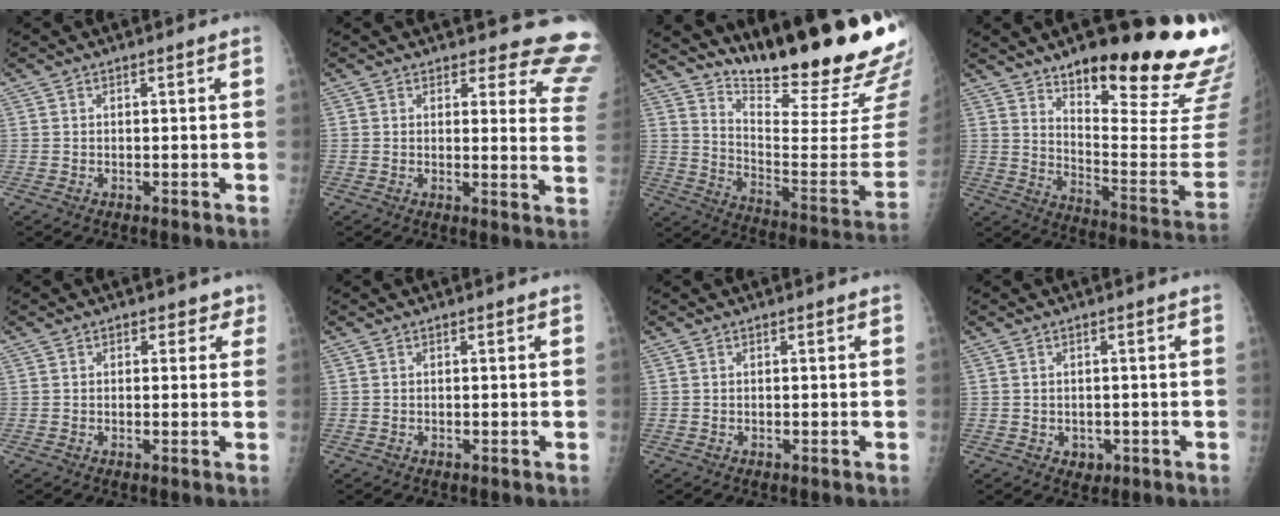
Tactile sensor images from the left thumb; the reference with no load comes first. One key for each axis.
{"total": 12.9, "fx": 12.4, "fy": 3.3, "fz": 1.3, "tx": 0.041, "ty": -0.123, "tz": 0.095}
{"total": 24.8, "fx": 20.6, "fy": 2.8, "fz": 13.6, "tx": -0.182, "ty": -0.165, "tz": 0.304}
{"total": 26.0, "fx": 18.0, "fy": 6.3, "fz": 17.7, "tx": -0.211, "ty": -0.108, "tz": 0.255}
{"total": 2.5, "fx": 1.3, "fy": 1.9, "fz": 0.9, "tx": 0.021, "ty": -0.002, "tz": 0.009}
{"total": 0.0}
{"total": 0.0}
{"total": 2.4, "fx": -0.7, "fy": 2.0, "fz": 1.1, "tx": -0.005, "ty": 0.001, "tz": -0.001}